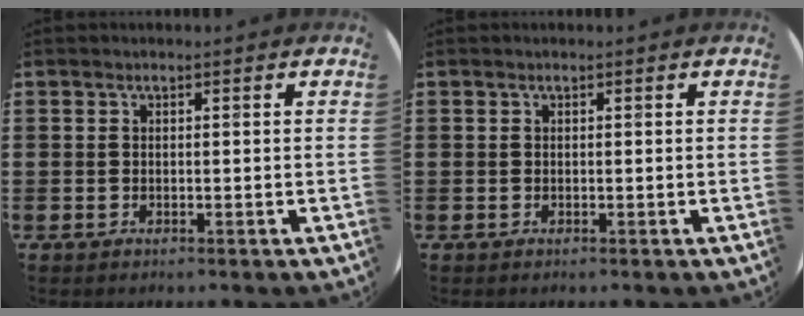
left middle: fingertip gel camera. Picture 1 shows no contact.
{"total": 0.0}